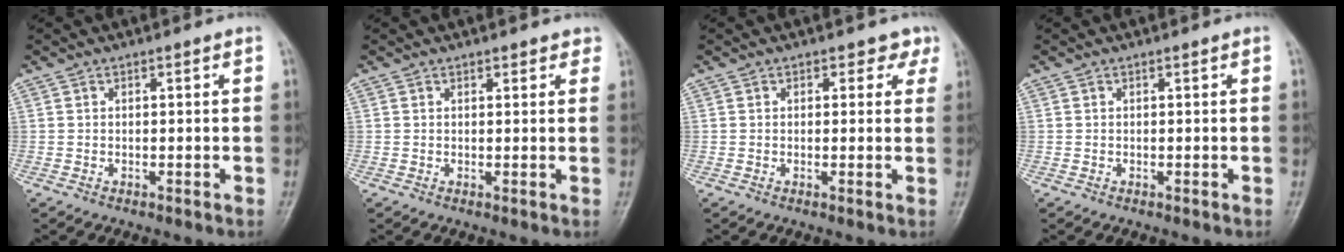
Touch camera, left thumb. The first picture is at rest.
{"total": 2.0, "force": [1.4, 1.0, 0.8], "torque": [0.011, -0.004, 0.010]}
{"total": 2.7, "force": [1.5, 2.0, 0.8], "torque": [0.023, -0.004, 0.007]}
{"total": 0.0}